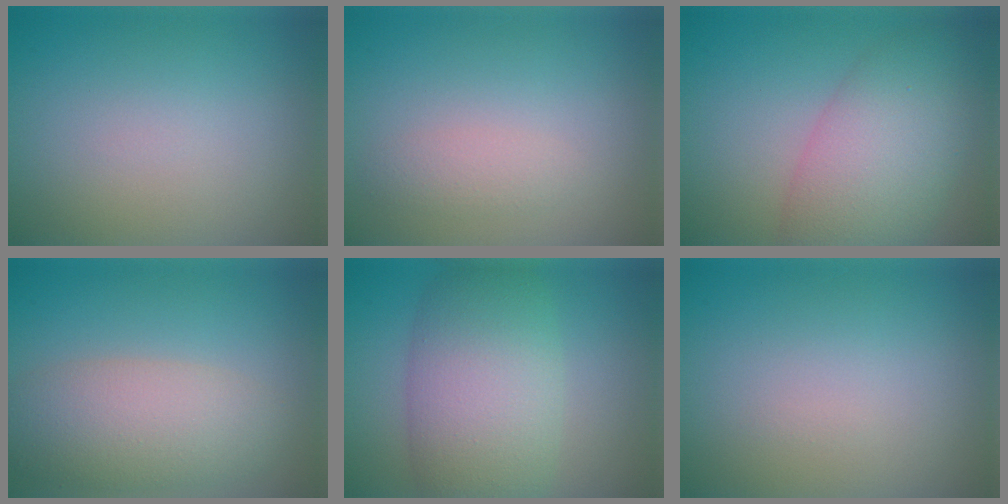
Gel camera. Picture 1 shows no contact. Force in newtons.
{"total": 1.4, "press": 1.4, "slide": 0.1}
{"total": 7.7, "press": 7.7, "slide": 0.1}
{"total": 5.9, "press": 5.9, "slide": 0.4}
{"total": 8.5, "press": 8.5, "slide": 0.4}
{"total": 0.0}